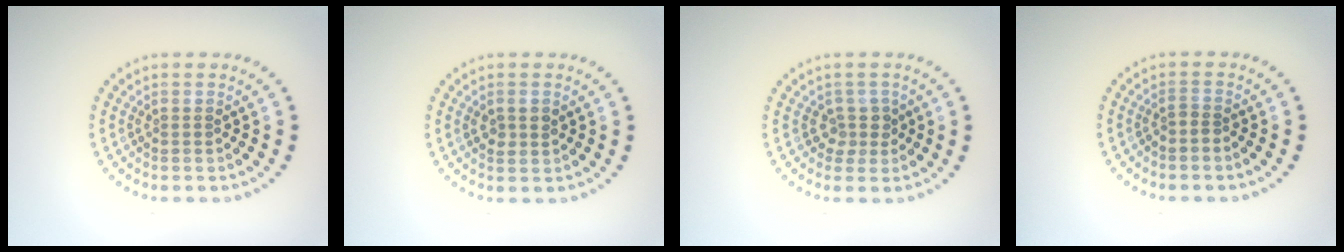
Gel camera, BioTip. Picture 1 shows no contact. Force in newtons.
{"total": 1.5, "press": 1.5, "slide": 0.1}
{"total": 1.9, "press": 1.4, "slide": 1.3}
{"total": 0.8, "press": 0.5, "slide": 0.7}